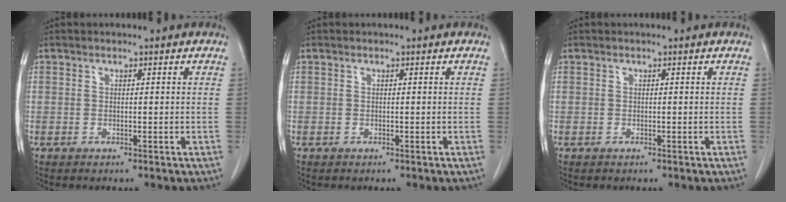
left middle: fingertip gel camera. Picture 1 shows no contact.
{"total": 0.0}
{"total": 0.0}